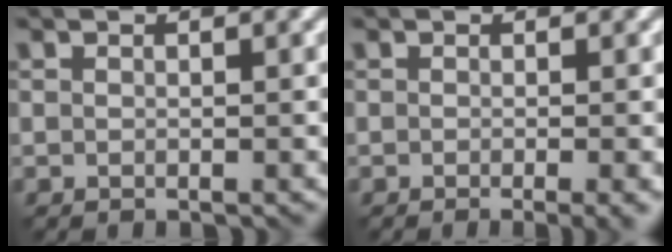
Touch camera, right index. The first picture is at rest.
{"total": 2.9, "force": [-1.2, 0.9, 2.5], "torque": [-0.032, -0.006, -0.008]}